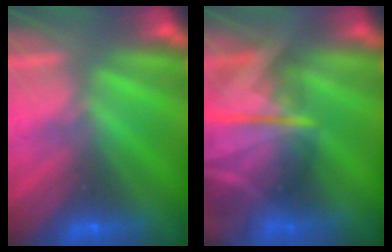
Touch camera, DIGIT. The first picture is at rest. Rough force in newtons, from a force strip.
{"total": 7.1}